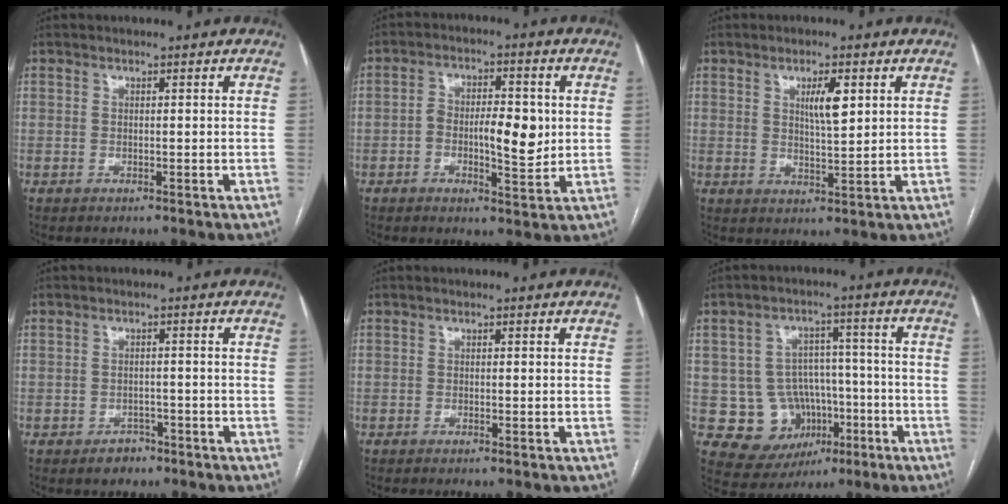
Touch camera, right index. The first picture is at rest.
{"total": 7.9, "force": [-0.5, 3.0, 7.3], "torque": [-0.119, 0.010, -0.006]}
{"total": 4.6, "force": [1.8, 0.9, 4.1], "torque": [-0.073, -0.001, 0.033]}
{"total": 2.8, "force": [-1.9, 1.9, 0.7], "torque": [-0.009, 0.006, -0.022]}
{"total": 0.9, "force": [-0.7, -0.1, 0.6], "torque": [-0.015, -0.001, -0.011]}
{"total": 10.9, "force": [-2.9, 9.8, 3.8], "torque": [-0.055, 0.034, -0.027]}